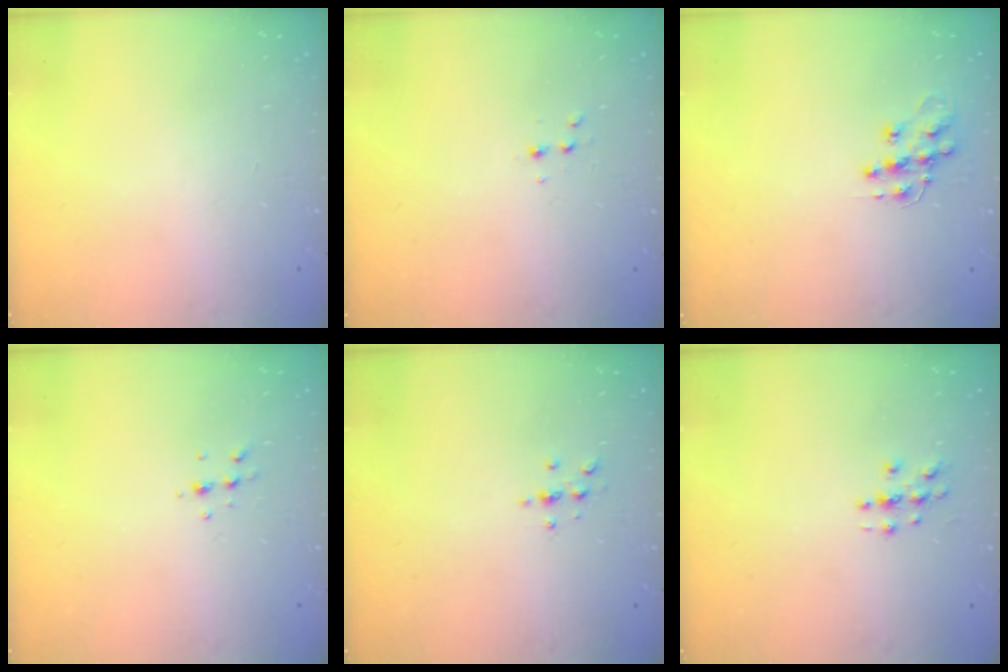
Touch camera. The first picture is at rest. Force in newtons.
{"total": 3.1, "press": 3.0, "slide": 0.9}
{"total": 10.7, "press": 10.7, "slide": 0.7}
{"total": 3.9, "press": 3.8, "slide": 1.2}
{"total": 2.2, "press": 2.1, "slide": 0.2}
{"total": 2.8, "press": 2.8, "slide": 0.3}